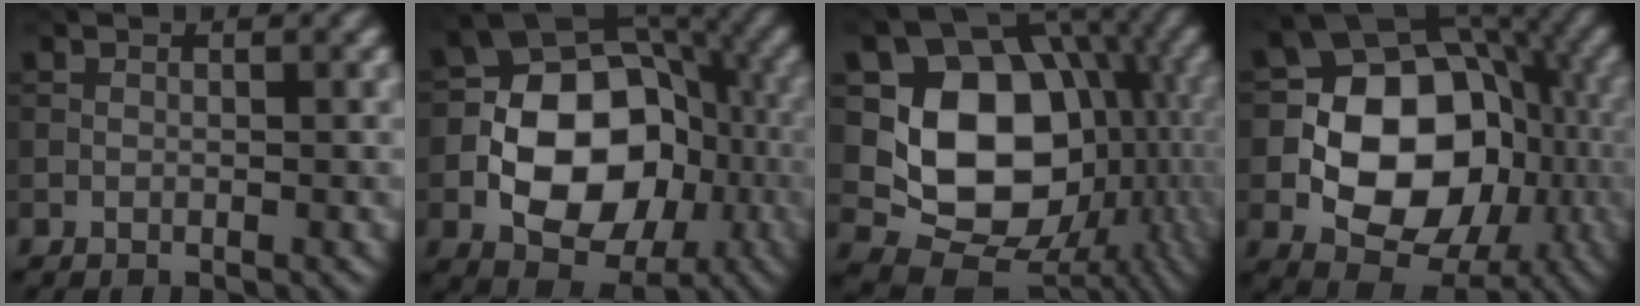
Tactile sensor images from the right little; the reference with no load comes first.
{"total": 12.9, "force": [-3.2, 9.1, 8.6], "torque": [-0.125, -0.006, -0.061]}
{"total": 13.5, "force": [0.1, 10.9, 8.0], "torque": [-0.124, -0.023, 0.000]}
{"total": 13.7, "force": [-2.4, 10.2, 8.8], "torque": [-0.115, -0.004, -0.049]}